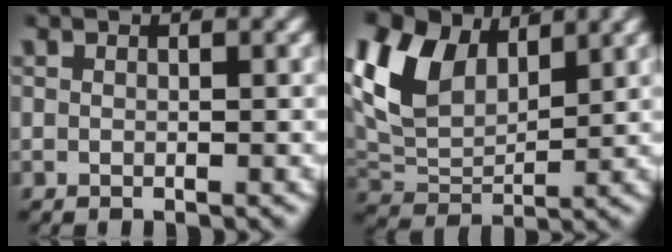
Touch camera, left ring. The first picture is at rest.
{"total": 10.1, "force": [3.3, 7.2, 6.3], "torque": [-0.144, -0.013, 0.062]}